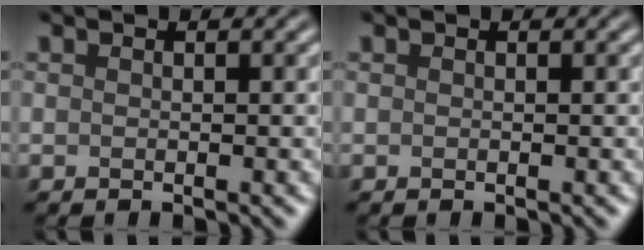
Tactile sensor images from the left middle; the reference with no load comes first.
{"total": 0.0}